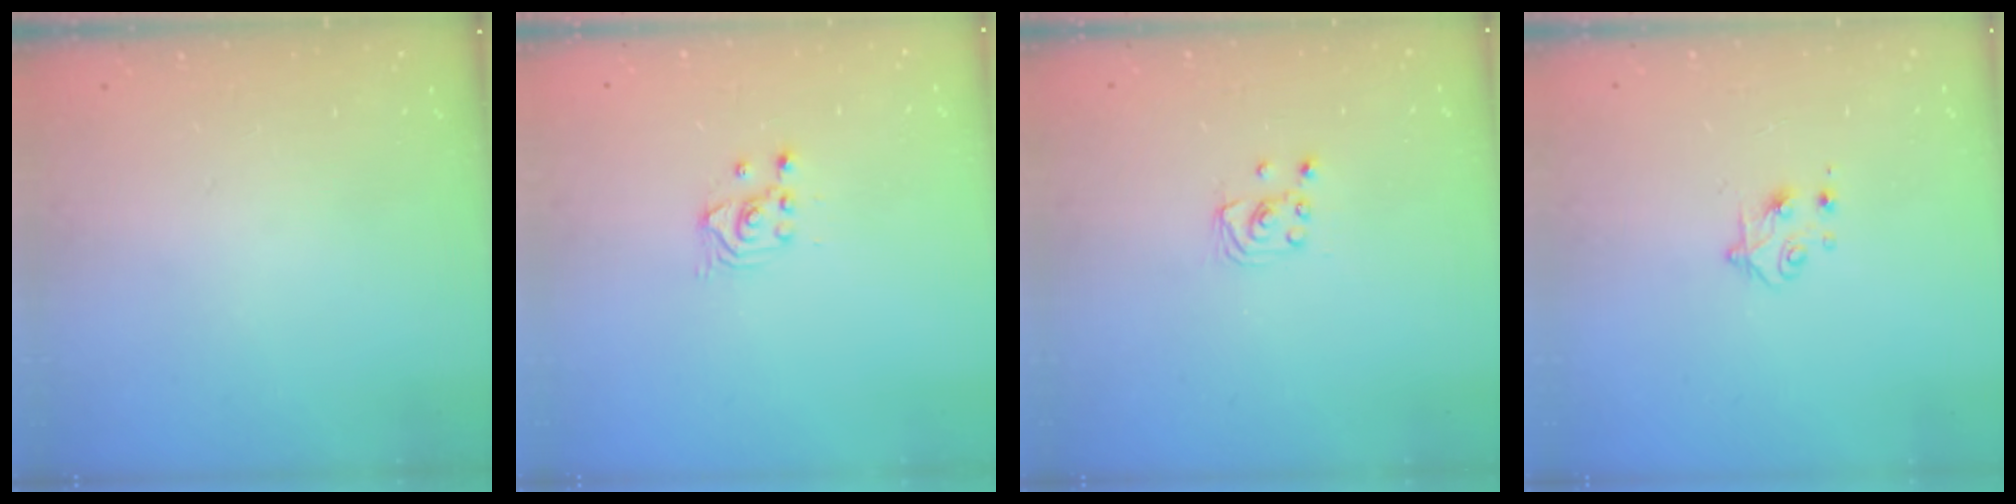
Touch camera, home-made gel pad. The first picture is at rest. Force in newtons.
{"total": 2.4, "press": 2.3, "slide": 0.2}
{"total": 1.9, "press": 1.9, "slide": 0.1}
{"total": 4.9, "press": 4.8, "slide": 0.7}